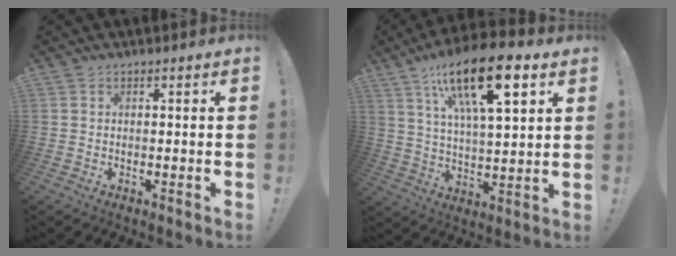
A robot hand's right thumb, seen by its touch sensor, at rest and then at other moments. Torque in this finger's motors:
{"motor_torque": [2.12, 2.89, 2.04, 0.73, 0.20]}